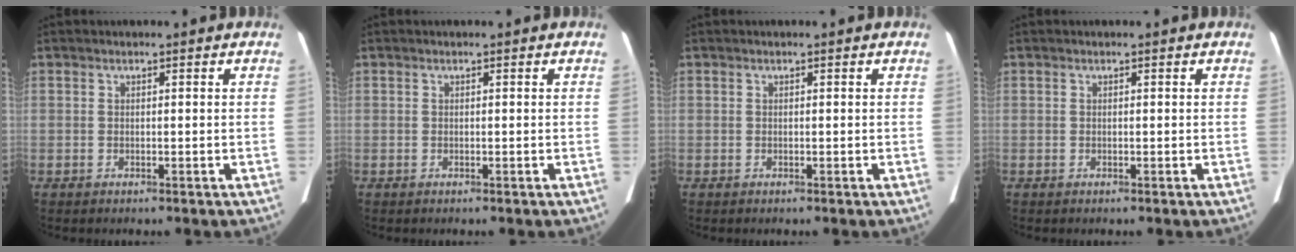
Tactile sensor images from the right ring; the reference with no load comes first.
{"total": 0.0}
{"total": 0.0}
{"total": 0.0}